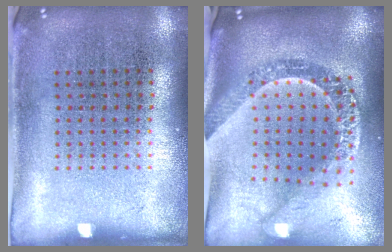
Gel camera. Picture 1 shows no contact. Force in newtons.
{"total": 3.0, "press": 2.3, "slide": 1.9}